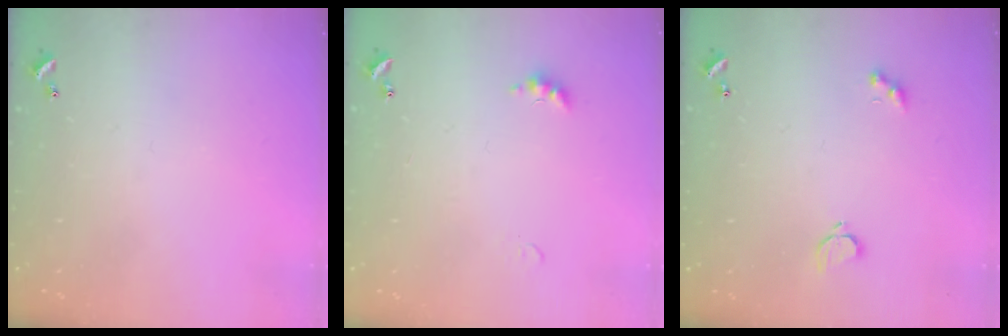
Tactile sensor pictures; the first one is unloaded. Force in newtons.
{"total": 3.2, "press": 3.1, "slide": 0.6}
{"total": 2.1, "press": 2.1, "slide": 0.5}